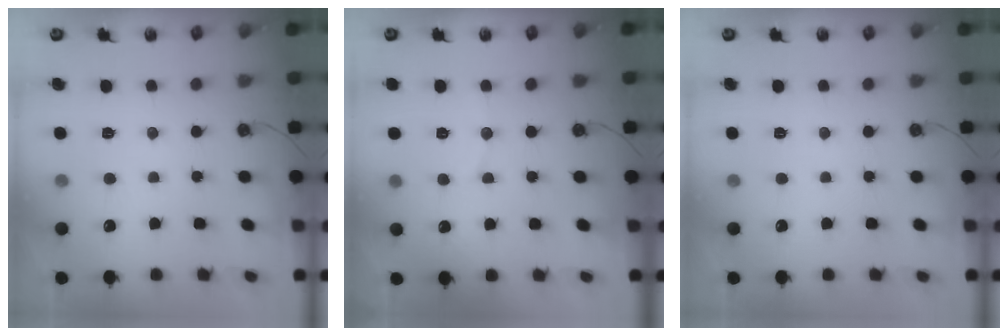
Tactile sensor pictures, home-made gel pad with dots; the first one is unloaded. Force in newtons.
{"total": 4.4, "press": 4.4, "slide": 0.7}
{"total": 0.0}